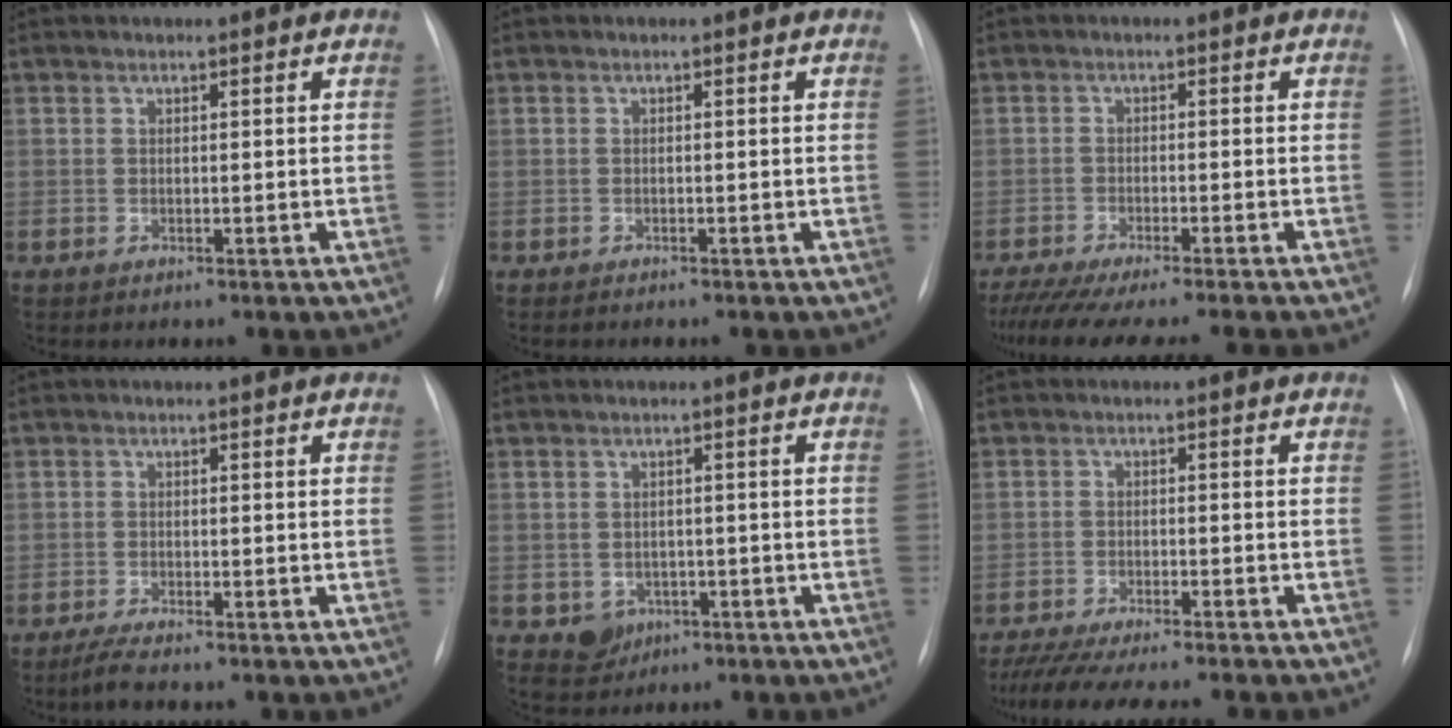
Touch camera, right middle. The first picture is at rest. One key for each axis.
{"total": 0.8, "fx": -0.7, "fy": 0.1, "fz": 0.4, "tx": -0.011, "ty": -0.003, "tz": -0.009}
{"total": 12.6, "fx": -10.8, "fy": -1.0, "fz": 6.4, "tx": -0.079, "ty": -0.038, "tz": -0.167}
{"total": 2.2, "fx": -1.8, "fy": -0.2, "fz": 1.3, "tx": -0.039, "ty": -0.009, "tz": -0.037}
{"total": 3.6, "fx": -1.4, "fy": 3.1, "fz": 1.1, "tx": -0.011, "ty": 0.005, "tz": -0.010}
{"total": 12.6, "fx": -11.0, "fy": -0.1, "fz": 6.1, "tx": -0.080, "ty": -0.026, "tz": -0.166}